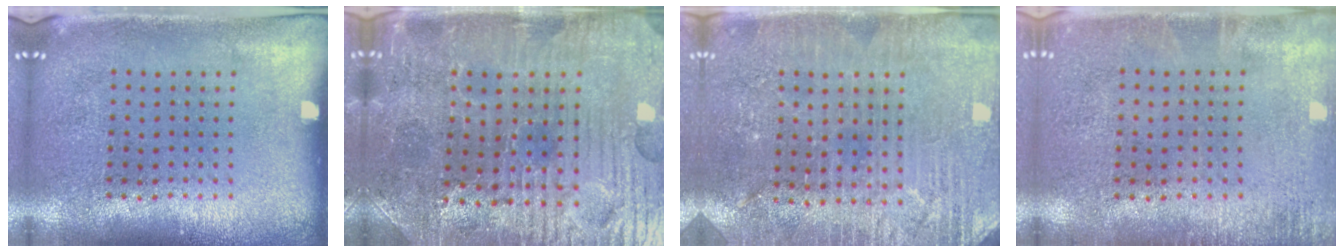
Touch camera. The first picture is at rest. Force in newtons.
{"total": 3.8, "press": 3.7, "slide": 0.5}
{"total": 3.1, "press": 3.1, "slide": 0.5}
{"total": 1.4, "press": 1.4, "slide": 0.2}